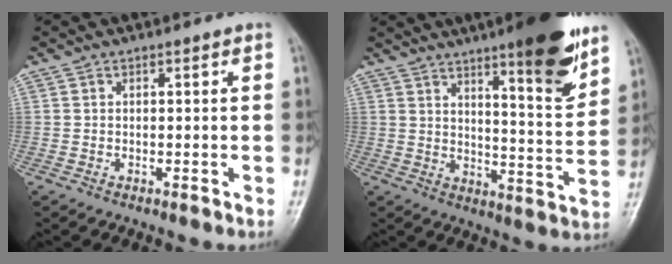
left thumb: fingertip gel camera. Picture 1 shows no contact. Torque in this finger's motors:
{"motor_torque": [2.66, 1.08, 1.55, -1.23, 0.29]}